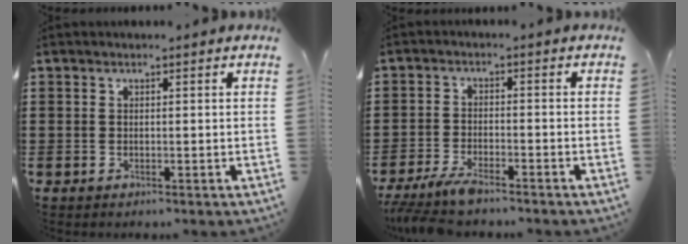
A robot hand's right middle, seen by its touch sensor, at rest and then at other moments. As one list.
[{"total": 4.3, "force": [-3.7, 0.5, 2.1], "torque": [-0.055, -0.009, -0.078]}]